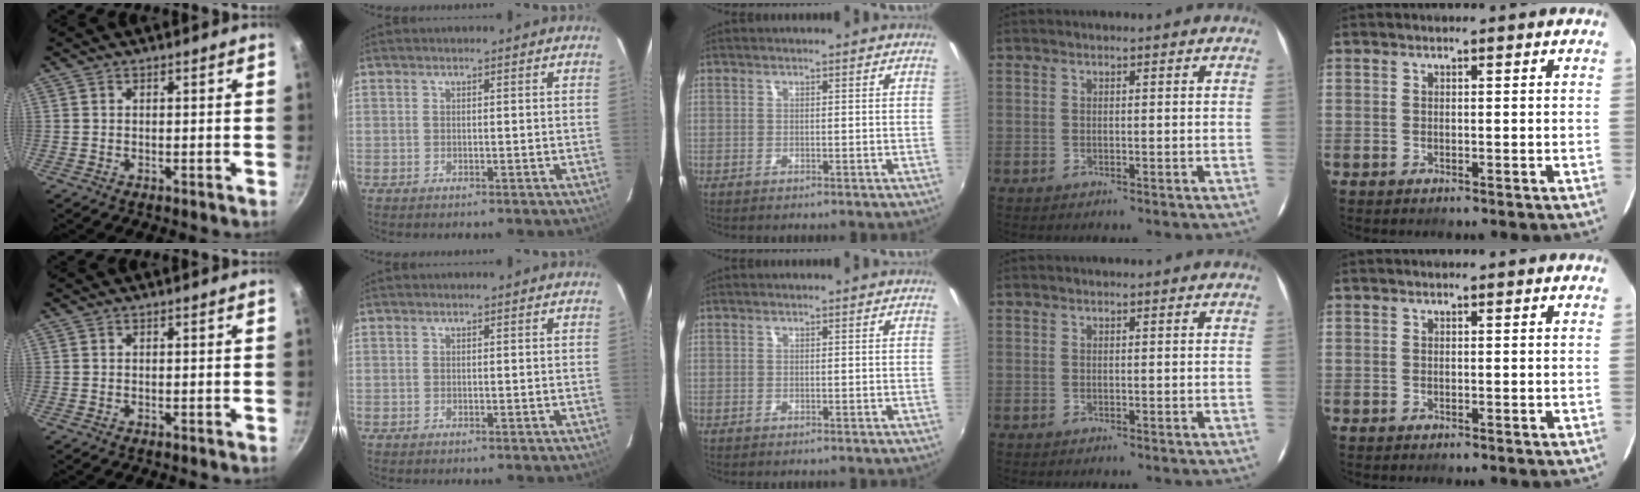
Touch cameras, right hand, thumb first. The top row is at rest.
{}